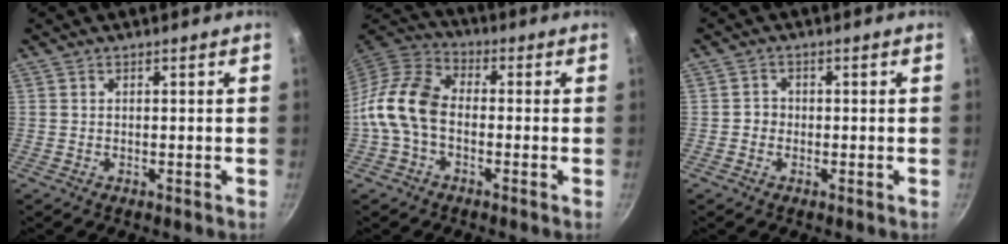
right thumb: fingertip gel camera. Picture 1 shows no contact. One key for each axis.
{"total": 11.9, "fx": -2.1, "fy": 7.8, "fz": 8.8, "tx": -0.157, "ty": 0.037, "tz": -0.064}
{"total": 1.9, "fx": -0.5, "fy": 1.7, "fz": 0.6, "tx": 0.001, "ty": 0.005, "tz": -0.011}